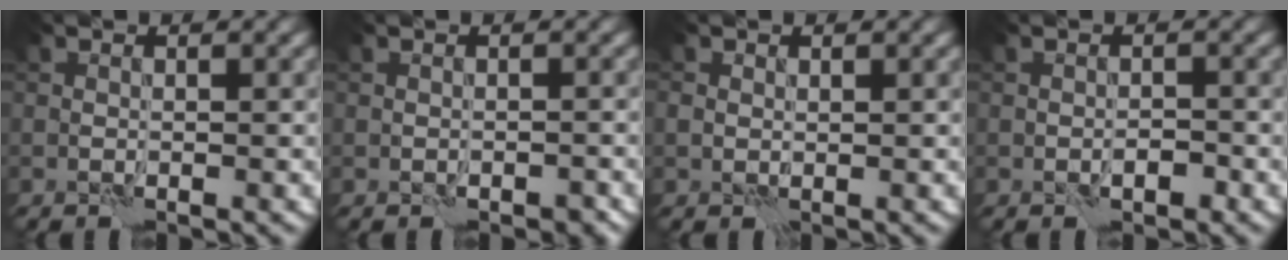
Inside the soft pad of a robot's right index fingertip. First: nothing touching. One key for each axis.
{"total": 1.1, "fx": -0.8, "fy": 0.7, "fz": 0.5, "tx": -0.007, "ty": 0.003, "tz": -0.009}
{"total": 0.9, "fx": 0.3, "fy": 0.9, "fz": 0.1, "tx": -0.002, "ty": -0.004, "tz": 0.007}
{"total": 1.1, "fx": -0.6, "fy": 0.6, "fz": 0.7, "tx": -0.009, "ty": 0.002, "tz": -0.009}